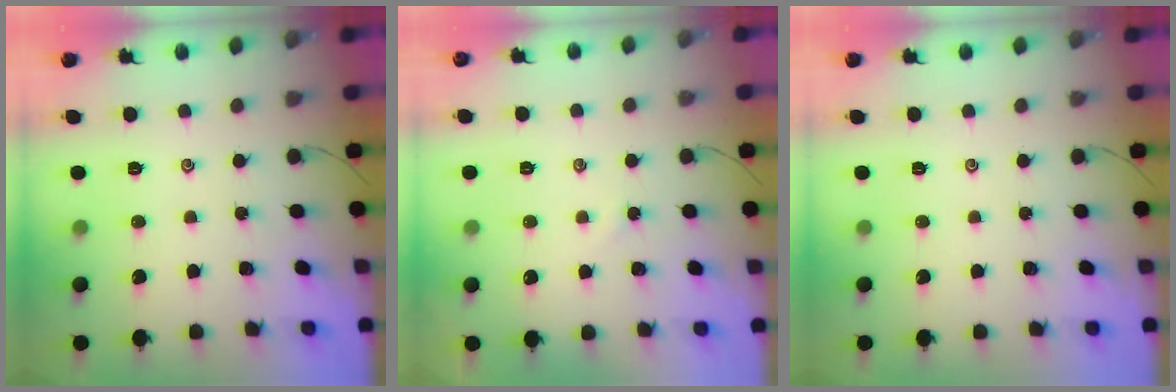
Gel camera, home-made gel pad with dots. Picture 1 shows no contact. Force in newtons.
{"total": 1.4, "press": 1.4, "slide": 0.4}
{"total": 0.0}